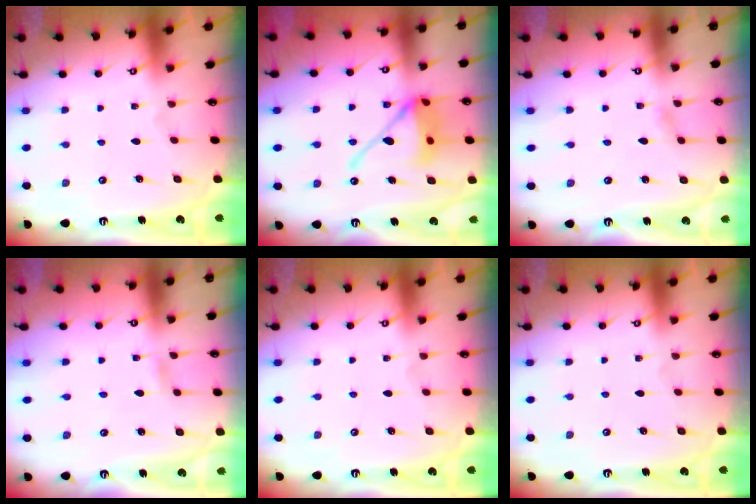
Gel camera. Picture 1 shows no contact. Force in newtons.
{"total": 14.8, "press": 14.6, "slide": 1.9}
{"total": 1.9, "press": 1.8, "slide": 0.2}
{"total": 1.8, "press": 1.8, "slide": 0.2}
{"total": 0.0}
{"total": 0.0}